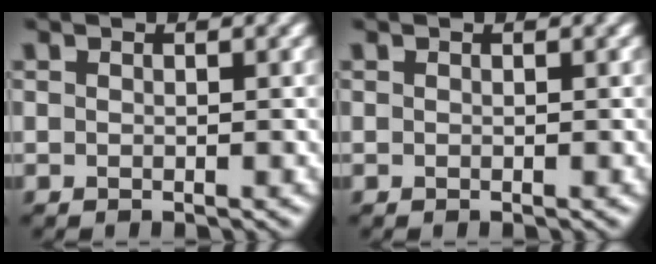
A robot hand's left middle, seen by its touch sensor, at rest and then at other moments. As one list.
[{"total": 0.0}]